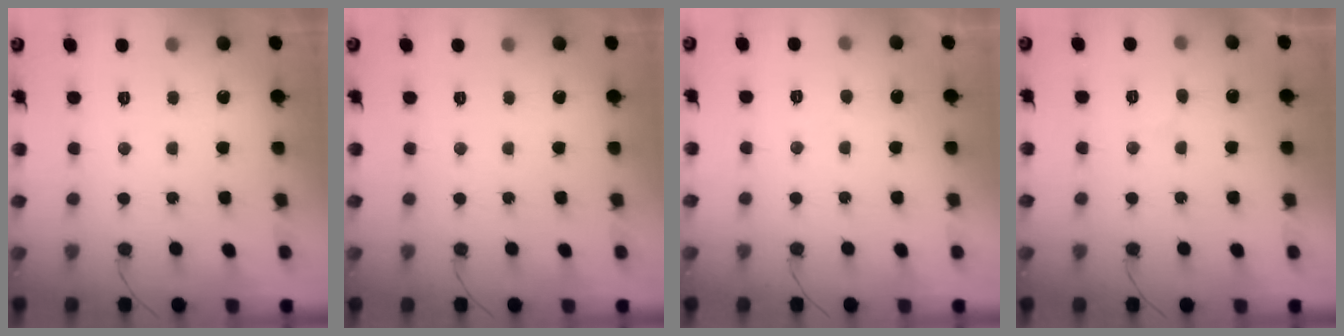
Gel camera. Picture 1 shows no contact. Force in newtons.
{"total": 0.0}
{"total": 3.9, "press": 3.9, "slide": 0.4}
{"total": 5.2, "press": 5.2, "slide": 0.3}